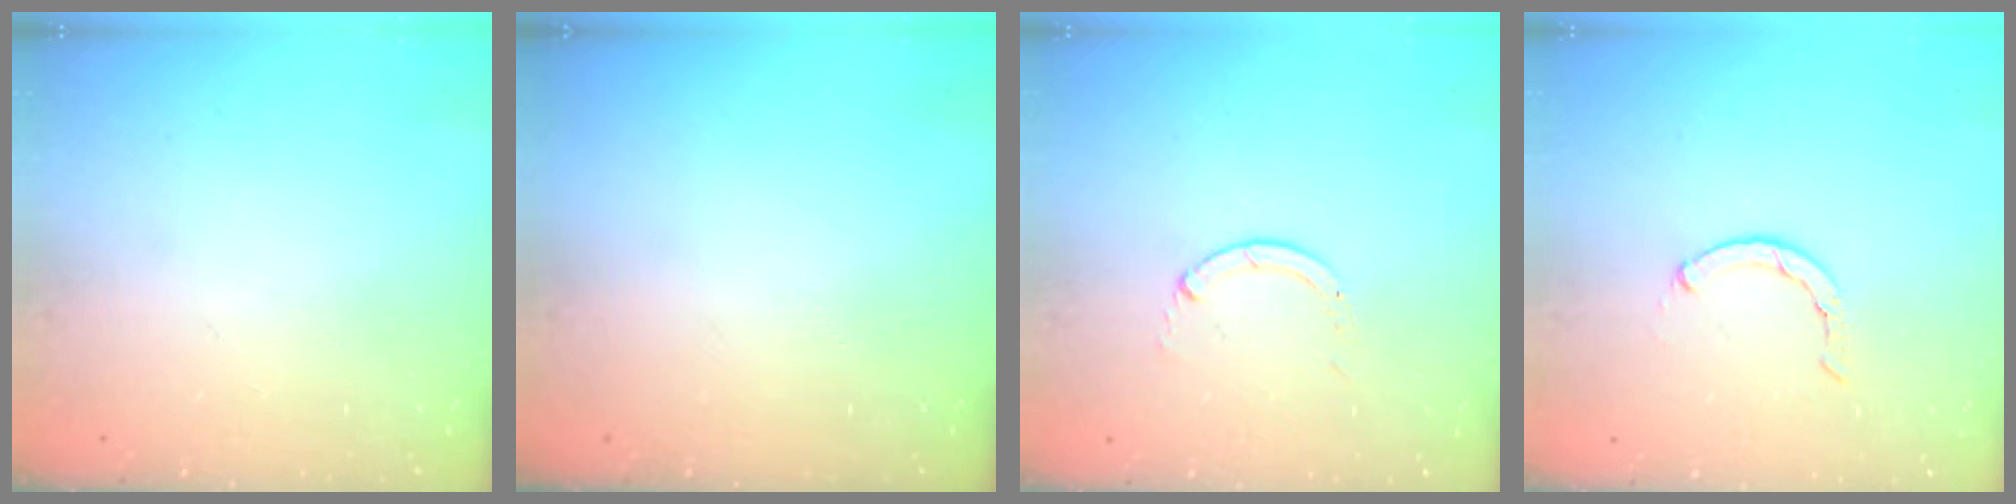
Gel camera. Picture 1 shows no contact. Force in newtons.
{"total": 0.0}
{"total": 0.0}
{"total": 0.7, "press": 0.6, "slide": 0.2}